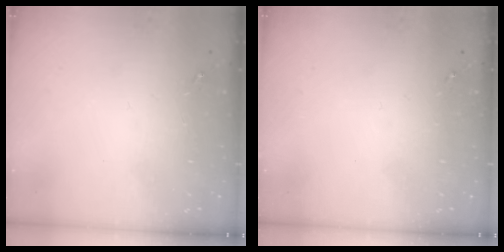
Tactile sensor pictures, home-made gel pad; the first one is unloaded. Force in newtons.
{"total": 0.0}